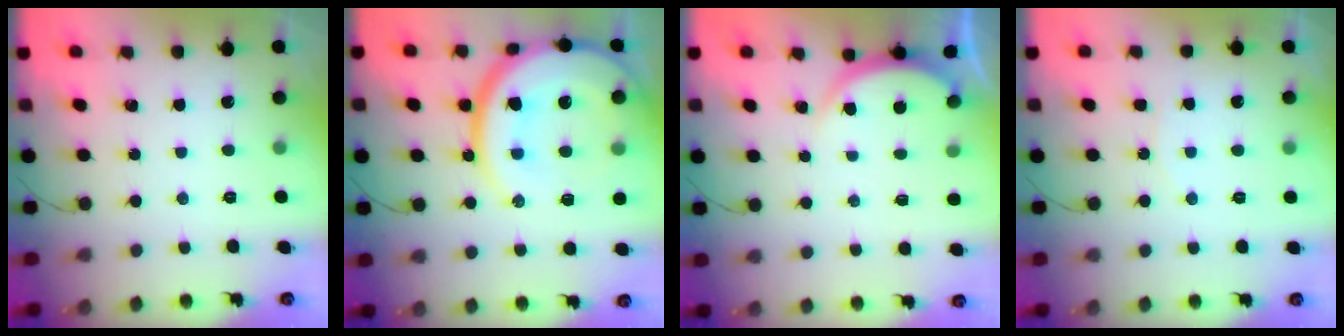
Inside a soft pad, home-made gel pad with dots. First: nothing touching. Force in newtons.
{"total": 28.1, "press": 27.7, "slide": 4.8}
{"total": 4.1, "press": 4.1, "slide": 0.5}
{"total": 4.5, "press": 4.4, "slide": 0.4}